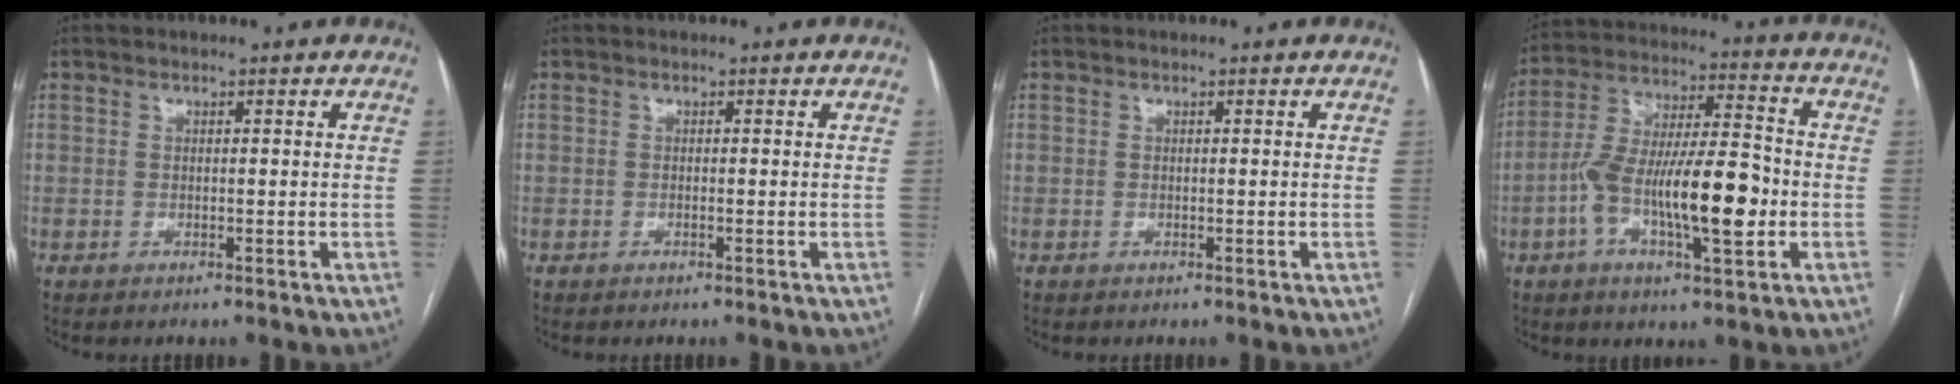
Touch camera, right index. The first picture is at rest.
{"total": 0.0}
{"total": 0.0}
{"total": 16.1, "force": [-3.8, 3.7, 15.2], "torque": [-0.281, 0.014, -0.064]}